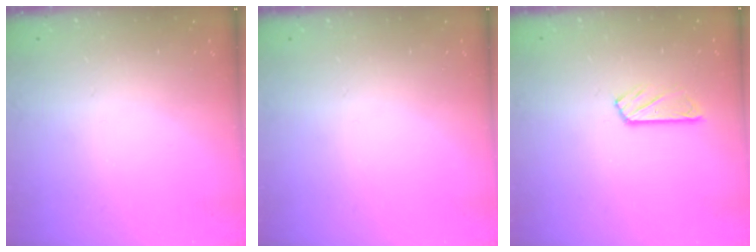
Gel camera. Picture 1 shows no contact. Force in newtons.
{"total": 0.0}
{"total": 4.7, "press": 4.6, "slide": 0.3}